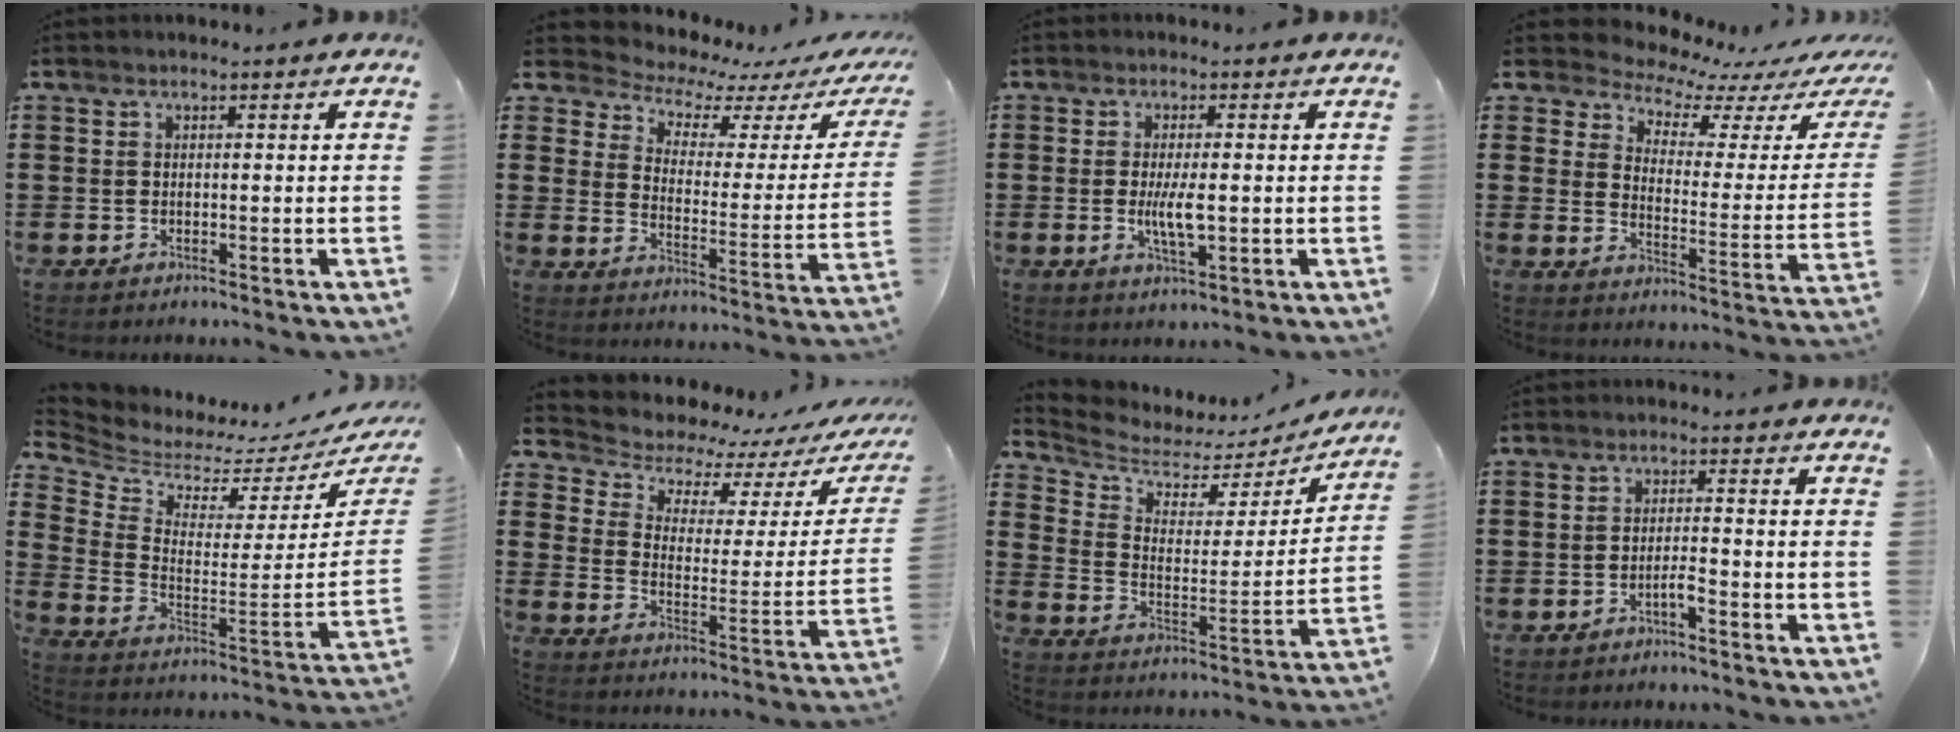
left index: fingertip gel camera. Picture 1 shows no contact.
{"total": 4.1, "force": [3.6, 1.7, 0.9], "torque": [-0.039, -0.035, 0.054]}
{"total": 4.8, "force": [-0.3, 1.3, 4.6], "torque": [-0.094, -0.004, -0.011]}
{"total": 4.7, "force": [4.6, 1.1, 0.7], "torque": [-0.039, -0.043, 0.071]}
{"total": 3.1, "force": [3.0, 0.7, 0.6], "torque": [-0.039, -0.051, 0.043]}
{"total": 5.2, "force": [4.7, 2.1, 0.7], "torque": [-0.043, -0.043, 0.077]}
{"total": 4.8, "force": [4.3, 1.9, 1.1], "torque": [-0.054, -0.036, 0.069]}
{"total": 2.1, "force": [-1.3, 0.2, 1.6], "torque": [-0.030, 0.003, -0.025]}